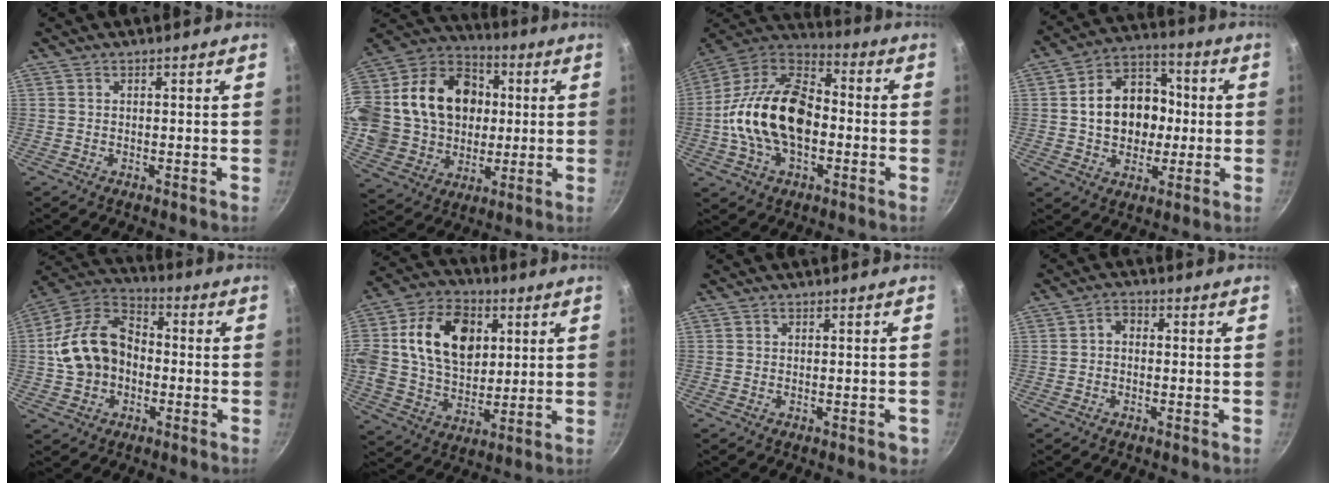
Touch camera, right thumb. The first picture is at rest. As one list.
[{"total": 27.9, "force": [3.5, 22.0, 16.7], "torque": [-0.308, 0.035, 0.070]}, {"total": 21.8, "force": [-2.5, 13.5, 16.9], "torque": [-0.289, 0.042, -0.060]}, {"total": 15.0, "force": [0.2, 11.8, 9.3], "torque": [-0.113, 0.031, -0.003]}, {"total": 14.8, "force": [-1.4, 11.0, 9.8], "torque": [-0.152, 0.042, -0.039]}, {"total": 23.2, "force": [5.6, 16.5, 15.4], "torque": [-0.275, 0.019, 0.091]}, {"total": 1.9, "force": [-0.8, 0.8, 1.4], "torque": [-0.006, 0.005, -0.010]}, {"total": 2.4, "force": [-0.4, 1.8, 1.5], "torque": [-0.024, 0.012, -0.015]}]